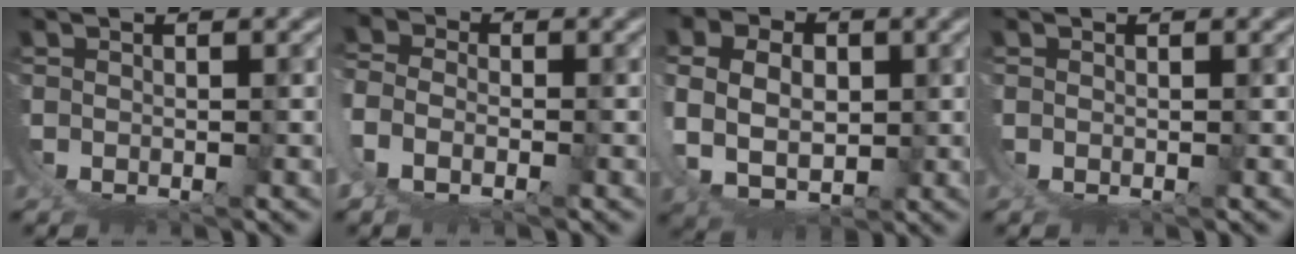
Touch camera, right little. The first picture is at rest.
{"total": 5.2, "force": [1.5, 4.1, 2.8], "torque": [-0.077, -0.008, 0.021]}
{"total": 7.2, "force": [2.3, 4.9, 4.8], "torque": [-0.103, -0.026, 0.056]}
{"total": 0.0}